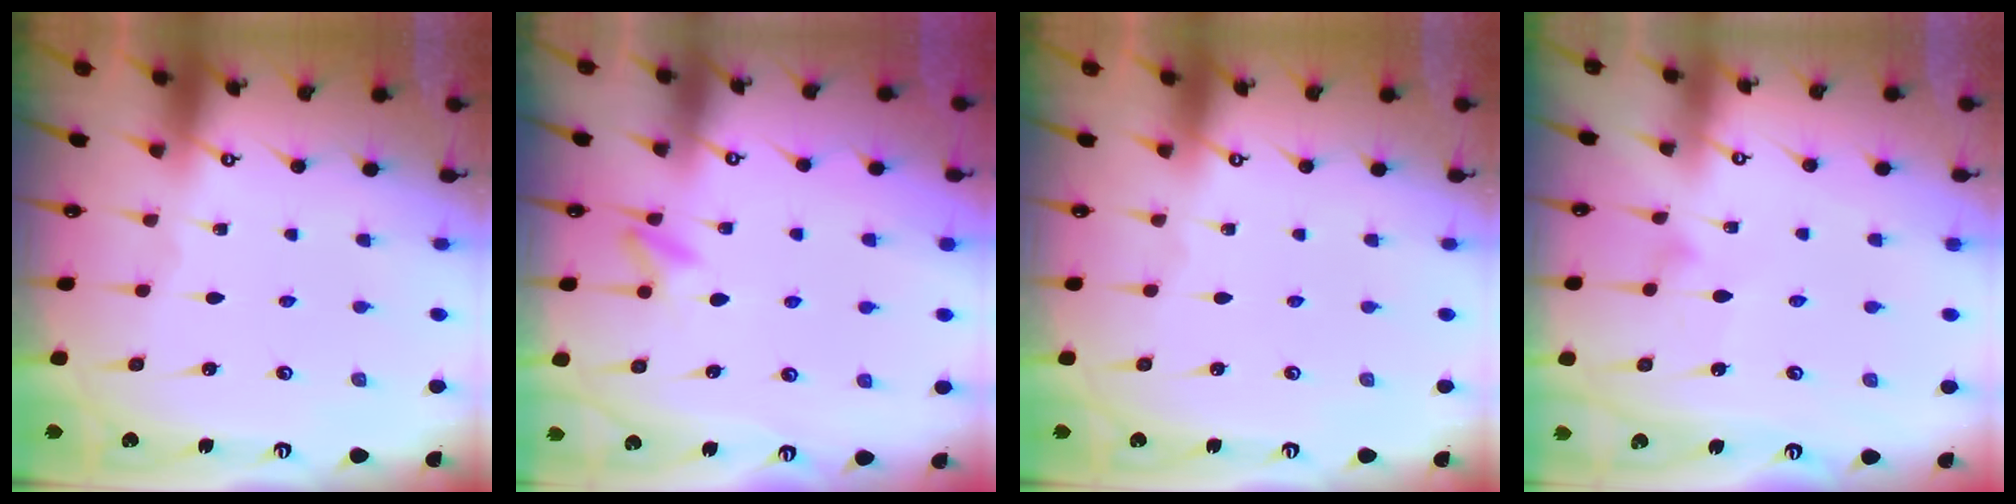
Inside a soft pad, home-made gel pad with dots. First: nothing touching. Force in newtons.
{"total": 6.8, "press": 6.4, "slide": 2.2}
{"total": 0.0}
{"total": 5.7, "press": 5.7, "slide": 0.3}